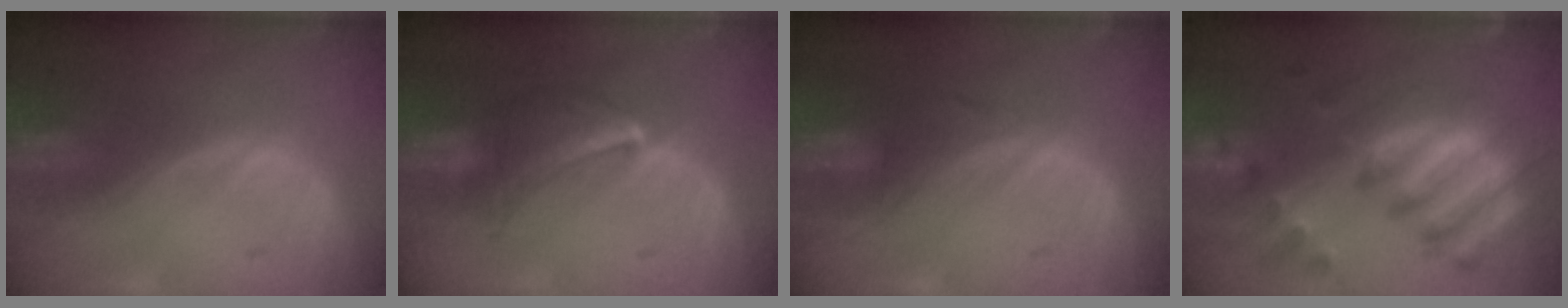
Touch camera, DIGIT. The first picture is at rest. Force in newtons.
{"total": 7.1, "press": 6.3, "slide": 3.3}
{"total": 2.5, "press": 2.5, "slide": 0.2}
{"total": 11.6, "press": 10.0, "slide": 5.9}